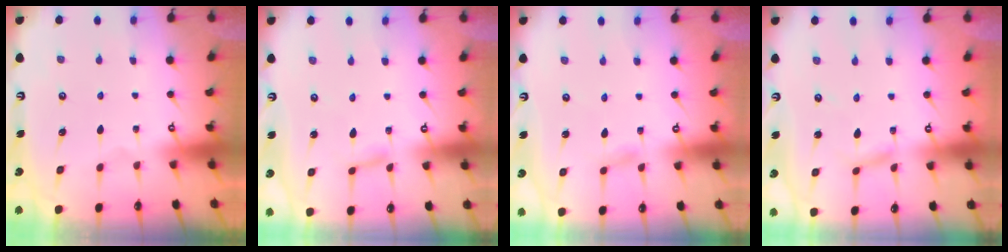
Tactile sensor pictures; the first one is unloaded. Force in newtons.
{"total": 2.5, "press": 2.5, "slide": 0.4}
{"total": 3.5, "press": 3.5, "slide": 0.5}
{"total": 2.9, "press": 2.9, "slide": 0.2}